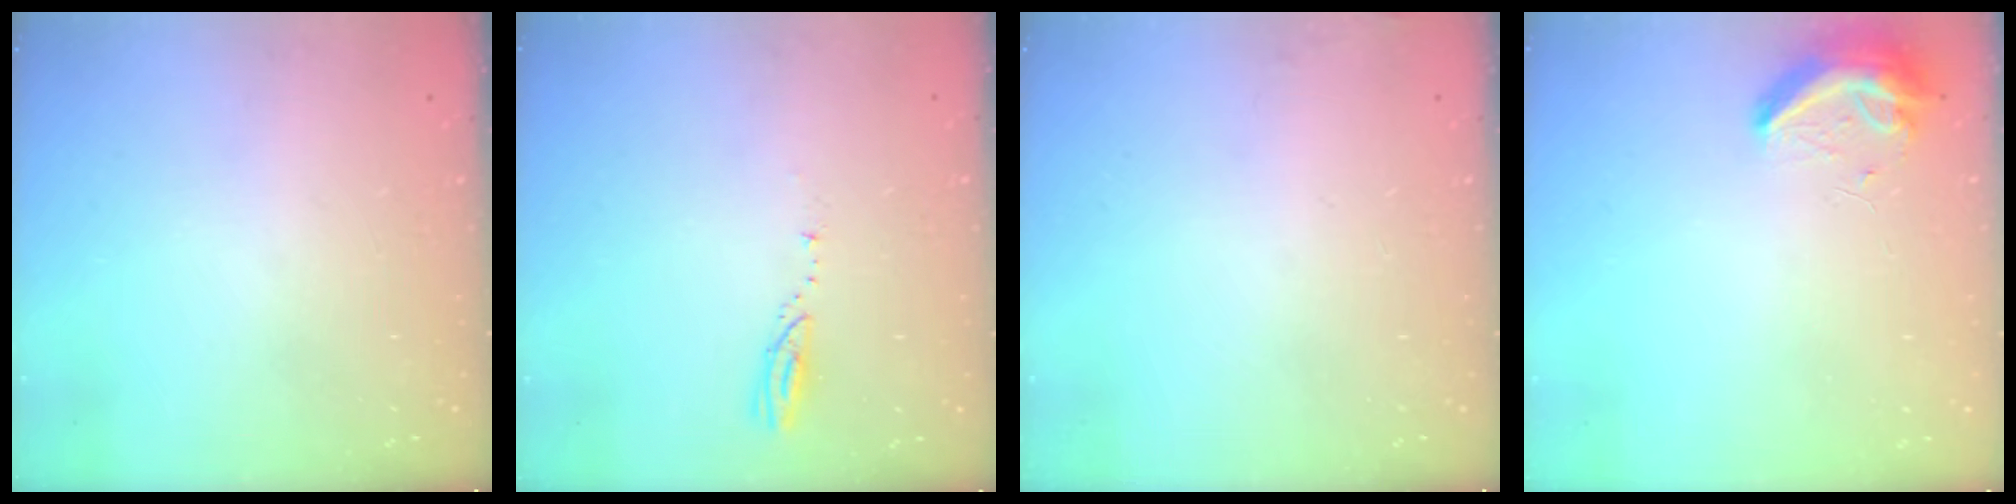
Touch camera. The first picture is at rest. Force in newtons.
{"total": 3.1, "press": 3.1, "slide": 0.2}
{"total": 6.5, "press": 3.9, "slide": 5.2}
{"total": 8.6, "press": 8.5, "slide": 1.0}